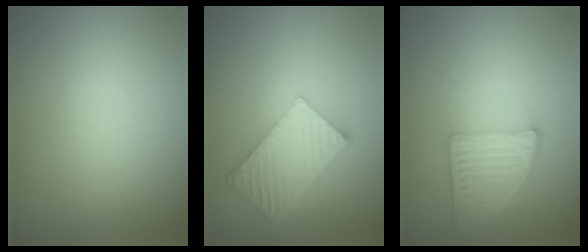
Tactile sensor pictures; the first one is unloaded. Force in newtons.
{"total": 6.3, "press": 4.4, "slide": 4.5}
{"total": 4.5, "press": 3.4, "slide": 3.0}